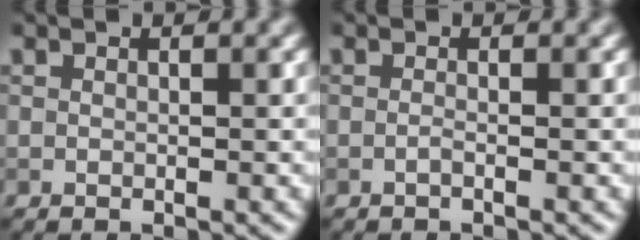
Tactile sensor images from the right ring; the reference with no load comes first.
{"total": 0.7, "force": [-0.5, 0.1, 0.5], "torque": [-0.012, -0.003, -0.013]}